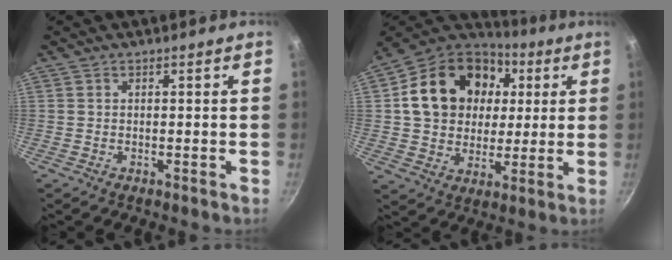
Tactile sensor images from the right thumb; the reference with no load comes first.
{"total": 21.0, "force": [4.6, 16.7, 11.9], "torque": [-0.193, 0.019, 0.076]}